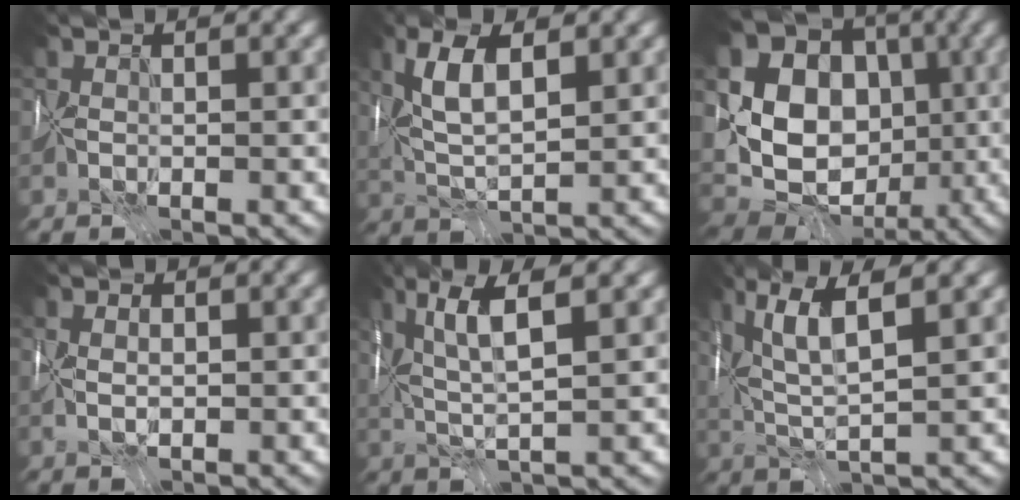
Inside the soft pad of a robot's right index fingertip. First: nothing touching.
{"total": 6.1, "force": [2.1, 2.4, 5.2], "torque": [-0.109, 0.008, 0.036]}
{"total": 19.9, "force": [1.6, 17.5, 9.3], "torque": [-0.203, 0.036, 0.006]}
{"total": 2.1, "force": [0.3, 1.4, 1.5], "torque": [-0.026, 0.006, 0.006]}
{"total": 6.0, "force": [2.2, 1.0, 5.5], "torque": [-0.111, 0.006, 0.043]}
{"total": 7.1, "force": [2.8, 1.7, 6.3], "torque": [-0.132, 0.011, 0.053]}